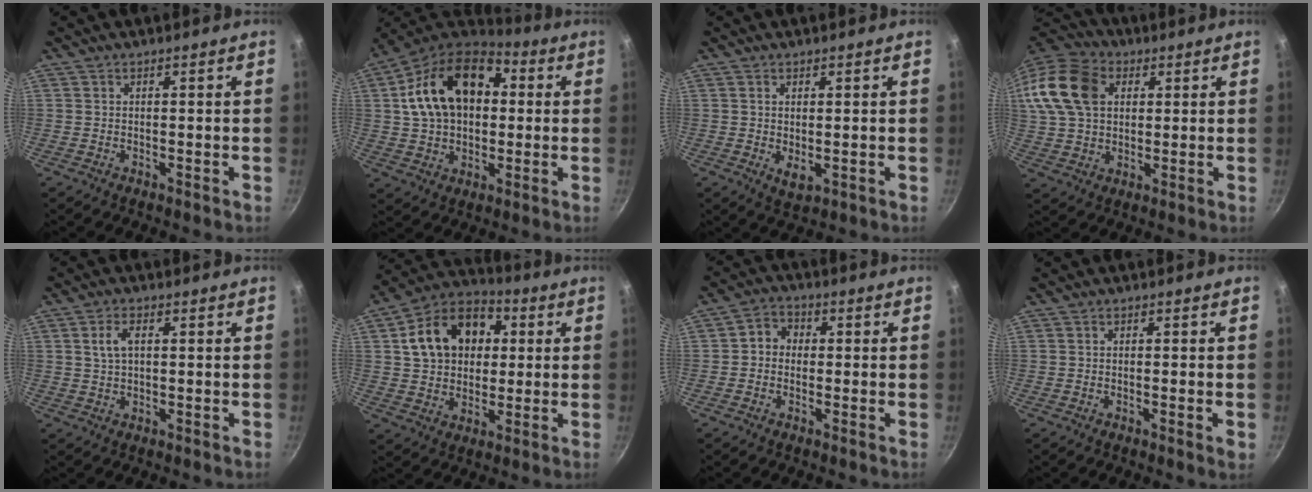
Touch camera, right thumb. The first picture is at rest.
{"total": 20.2, "force": [3.6, 13.8, 14.3], "torque": [-0.227, 0.032, 0.047]}
{"total": 2.7, "force": [0.2, 1.4, 2.3], "torque": [-0.037, -0.012, 0.008]}
{"total": 21.2, "force": [6.1, 15.6, 13.0], "torque": [-0.284, 0.030, 0.105]}
{"total": 3.8, "force": [0.9, 2.0, 3.1], "torque": [-0.054, 0.008, 0.016]}
{"total": 16.4, "force": [3.6, 12.4, 10.2], "torque": [-0.143, 0.024, 0.047]}
{"total": 4.1, "force": [-0.2, 3.6, 2.0], "torque": [-0.011, 0.009, -0.017]}
{"total": 1.4, "force": [-0.4, 0.1, 1.4], "torque": [-0.022, -0.002, -0.010]}